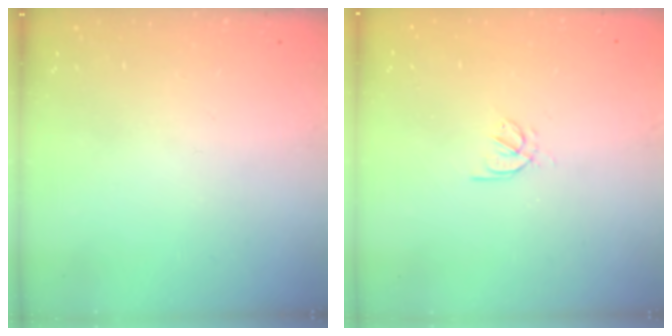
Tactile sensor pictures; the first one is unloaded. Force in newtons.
{"total": 2.4, "press": 2.4, "slide": 0.5}